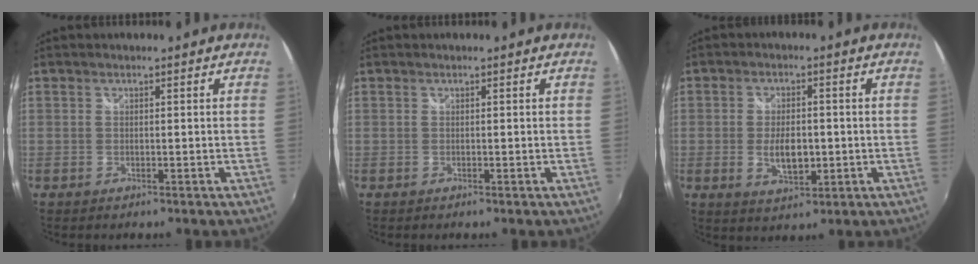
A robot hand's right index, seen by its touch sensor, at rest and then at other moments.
{"total": 0.0}
{"total": 6.4, "force": [-1.0, 3.3, 5.4], "torque": [-0.102, -0.007, -0.013]}